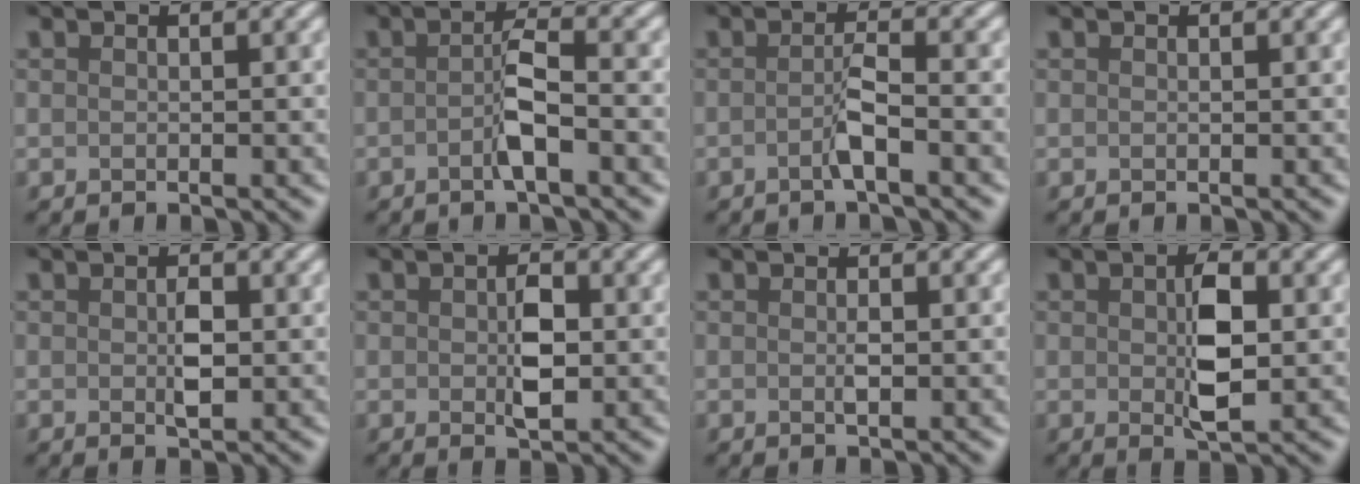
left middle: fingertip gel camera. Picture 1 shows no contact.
{"total": 3.0, "force": [-0.8, 0.4, 2.8], "torque": [-0.053, 0.006, -0.023]}
{"total": 2.2, "force": [-0.8, 0.2, 2.1], "torque": [-0.041, 0.005, -0.021]}
{"total": 0.0}
{"total": 1.8, "force": [0.1, 1.0, 1.5], "torque": [-0.030, -0.003, 0.001]}
{"total": 2.8, "force": [0.0, 1.5, 2.4], "torque": [-0.045, -0.005, -0.001]}
{"total": 0.8, "force": [0.1, 0.2, 0.8], "torque": [-0.016, -0.002, 0.000]}
{"total": 4.0, "force": [0.1, 1.8, 3.5], "torque": [-0.068, -0.002, 0.004]}